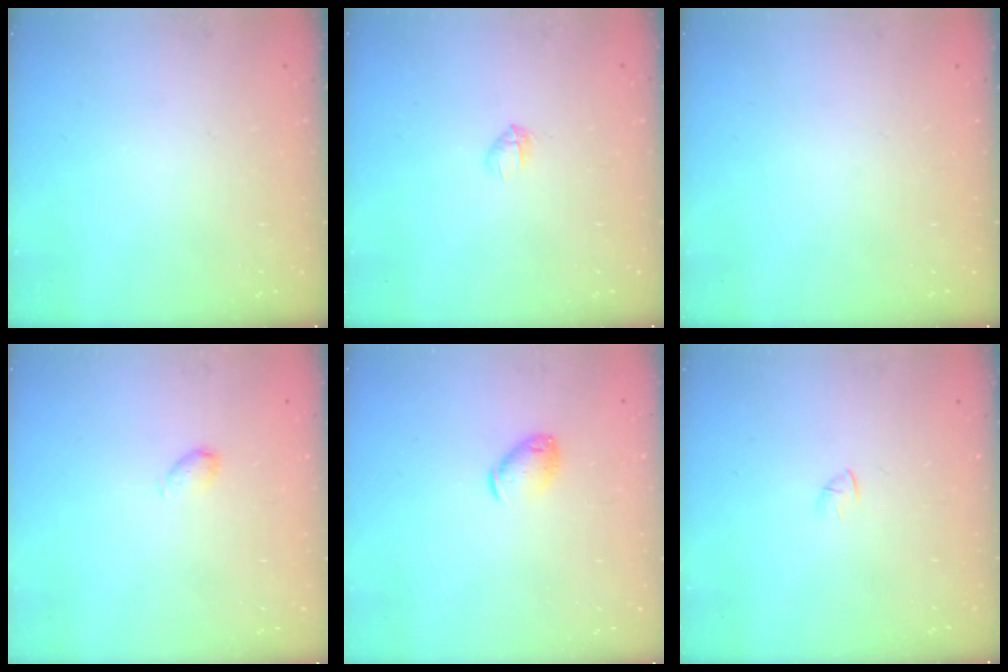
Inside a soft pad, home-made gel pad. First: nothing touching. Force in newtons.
{"total": 2.8, "press": 2.7, "slide": 0.7}
{"total": 0.0}
{"total": 3.8, "press": 3.8, "slide": 0.7}
{"total": 6.8, "press": 6.8, "slide": 1.1}
{"total": 1.2, "press": 1.1, "slide": 0.3}